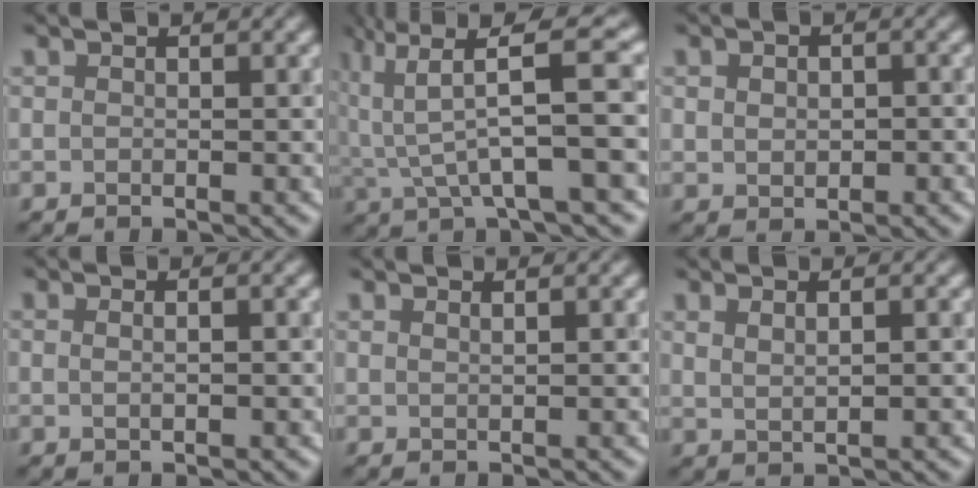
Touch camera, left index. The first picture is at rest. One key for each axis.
{"total": 7.0, "fx": 1.7, "fy": 1.4, "fz": 6.6, "tx": -0.119, "ty": 0.010, "tz": 0.039}
{"total": 1.9, "fx": -0.1, "fy": 1.5, "fz": 1.2, "tx": -0.016, "ty": 0.005, "tz": 0.009}
{"total": 2.8, "fx": 0.9, "fy": 1.6, "fz": 2.1, "tx": -0.002, "ty": 0.020, "tz": -0.018}
{"total": 0.8, "fx": 0.7, "fy": 0.3, "fz": 0.3, "tx": 0.009, "ty": -0.004, "tz": 0.004}
{"total": 2.1, "fx": 1.2, "fy": 0.9, "fz": 1.5, "tx": -0.009, "ty": 0.002, "tz": 0.010}